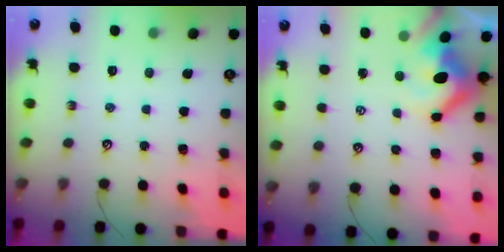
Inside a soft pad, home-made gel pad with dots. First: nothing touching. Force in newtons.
{"total": 8.2, "press": 8.1, "slide": 1.4}